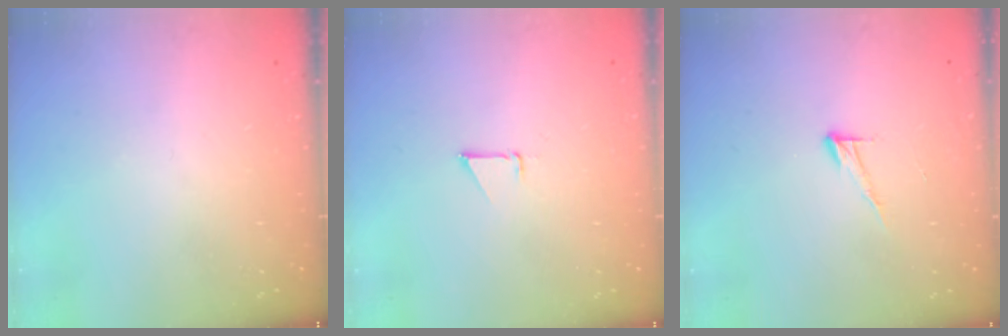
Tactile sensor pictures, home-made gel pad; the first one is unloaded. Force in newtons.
{"total": 0.8, "press": 0.8, "slide": 0.1}
{"total": 5.9, "press": 5.9, "slide": 0.3}